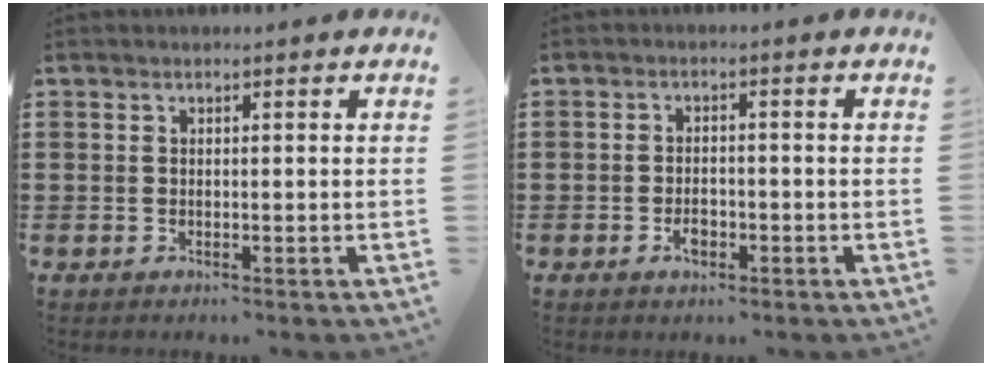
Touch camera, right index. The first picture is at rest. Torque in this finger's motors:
{"motor_torque": [-0.76, 1.38, 0.05, 0.01]}